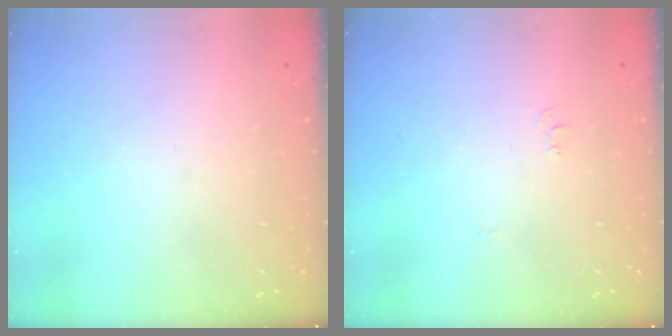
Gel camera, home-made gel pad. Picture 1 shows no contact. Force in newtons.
{"total": 4.3, "press": 4.3, "slide": 0.6}